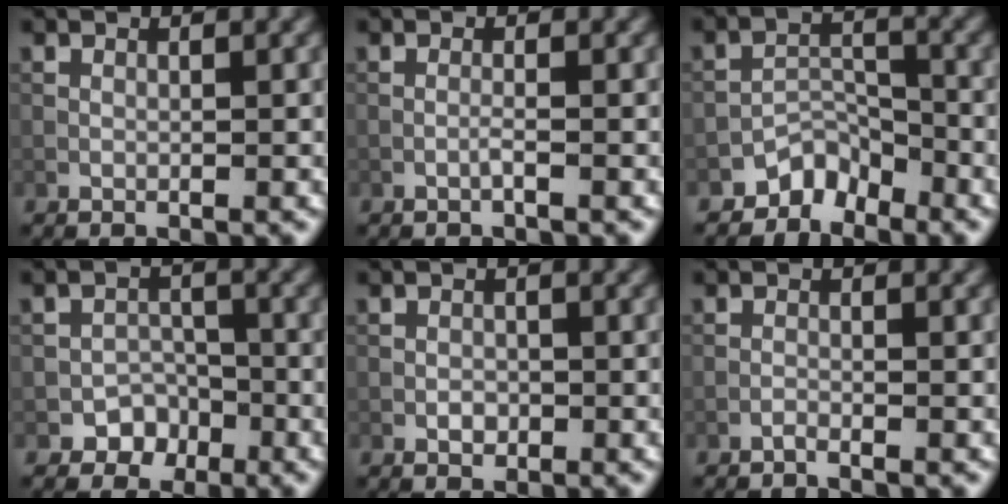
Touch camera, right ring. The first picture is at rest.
{"total": 0.6, "force": [-0.4, -0.1, 0.5], "torque": [-0.011, 0.003, -0.010]}
{"total": 3.0, "force": [-2.6, 1.3, 0.6], "torque": [0.002, 0.013, -0.050]}
{"total": 2.6, "force": [-1.7, 2.0, 0.4], "torque": [0.009, 0.011, -0.026]}
{"total": 1.0, "force": [-0.4, 0.7, 0.6], "torque": [-0.007, 0.000, -0.008]}
{"total": 0.6, "force": [-0.6, 0.0, 0.1], "torque": [-0.002, 0.002, -0.015]}